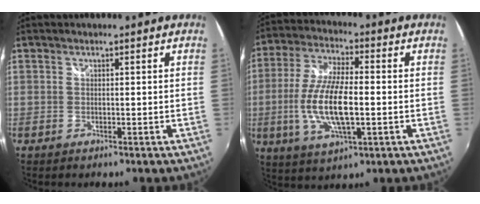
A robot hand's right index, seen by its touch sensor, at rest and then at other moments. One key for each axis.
{"total": 13.4, "fx": -2.2, "fy": 4.4, "fz": 12.5, "tx": -0.259, "ty": -0.004, "tz": -0.042}